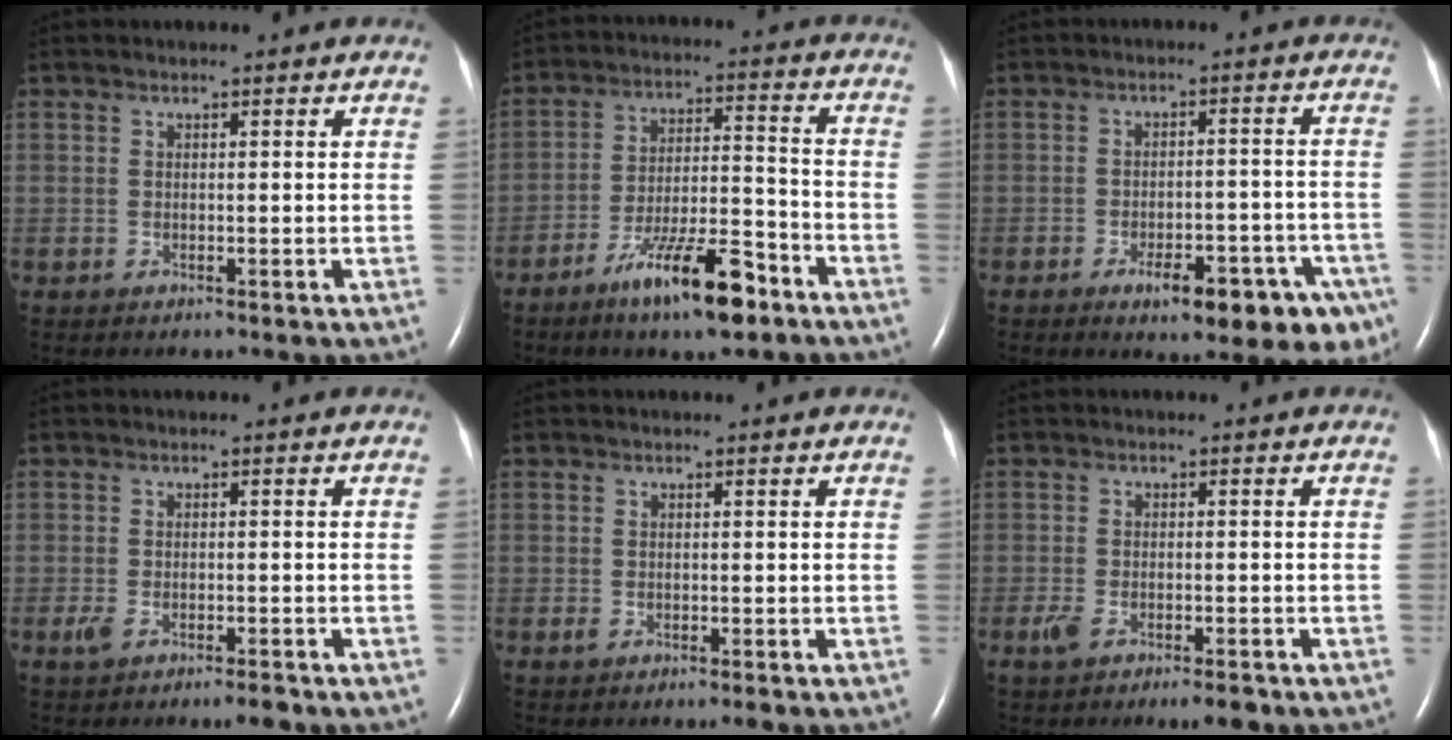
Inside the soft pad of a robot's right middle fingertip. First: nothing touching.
{"total": 12.1, "force": [-7.9, 2.2, 8.9], "torque": [-0.157, -0.007, -0.134]}
{"total": 12.0, "force": [-7.3, 4.1, 8.6], "torque": [-0.073, 0.018, -0.092]}
{"total": 3.4, "force": [-2.1, 1.0, 2.5], "torque": [-0.051, -0.003, -0.034]}
{"total": 1.2, "force": [-0.7, 0.3, 0.9], "torque": [-0.020, -0.003, -0.010]}
{"total": 4.6, "force": [-2.9, 1.4, 3.3], "torque": [-0.062, -0.006, -0.043]}